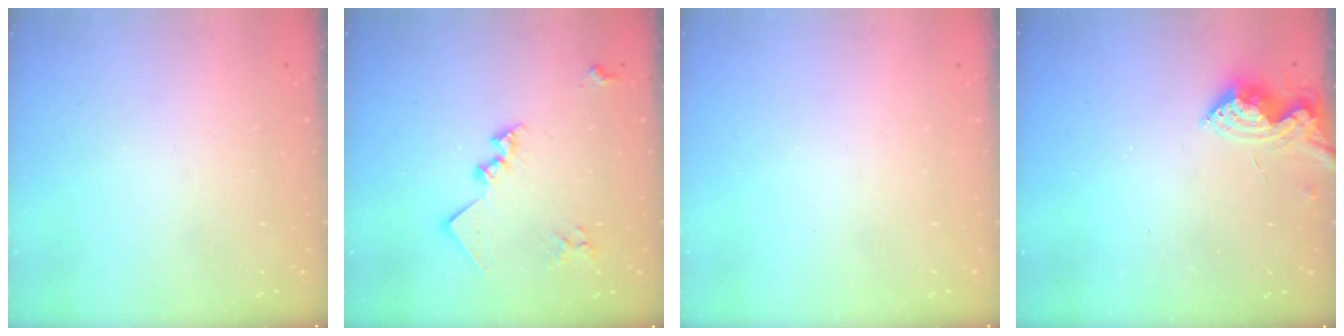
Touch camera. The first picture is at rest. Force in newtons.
{"total": 15.0, "press": 14.9, "slide": 0.9}
{"total": 0.0}
{"total": 7.8, "press": 7.8, "slide": 0.2}